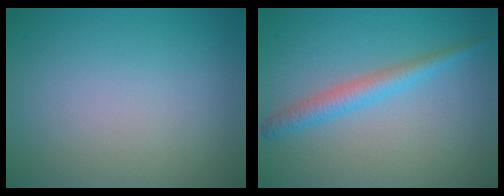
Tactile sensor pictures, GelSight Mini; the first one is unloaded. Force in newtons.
{"total": 2.6, "press": 2.6, "slide": 0.0}